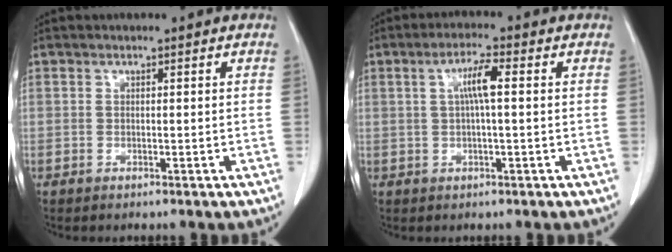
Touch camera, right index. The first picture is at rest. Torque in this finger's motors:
{"motor_torque": [0.59, 0.09, 0.14, 0.09]}